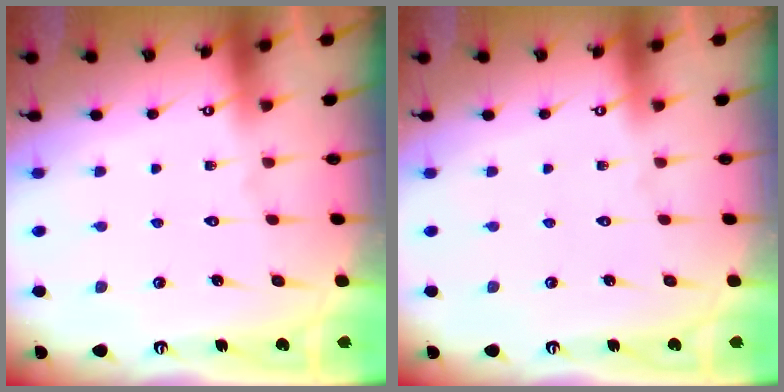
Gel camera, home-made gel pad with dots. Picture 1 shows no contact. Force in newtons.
{"total": 0.0}